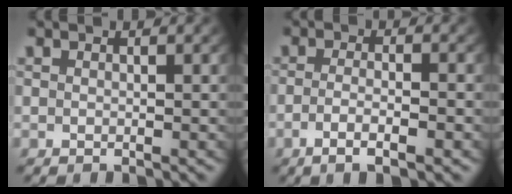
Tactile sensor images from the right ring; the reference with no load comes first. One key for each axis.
{"total": 3.2, "fx": -2.0, "fy": 0.4, "fz": 2.4, "tx": -0.057, "ty": -0.013, "tz": -0.027}